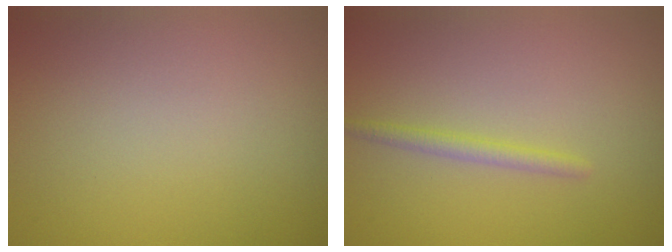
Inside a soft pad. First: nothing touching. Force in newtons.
{"total": 1.4, "press": 1.4, "slide": 0.0}